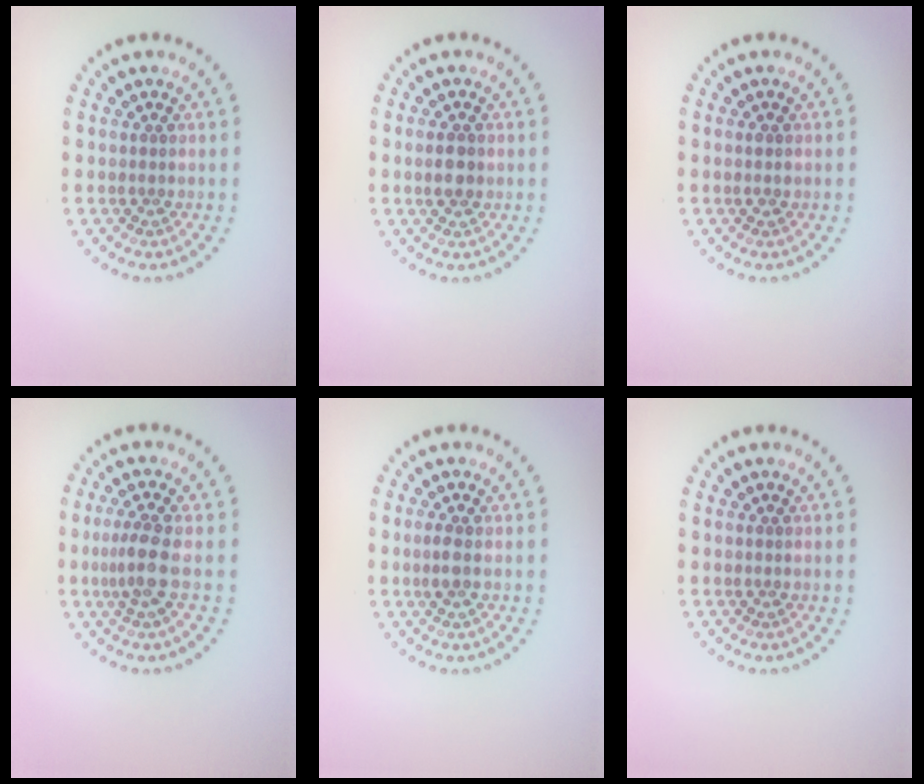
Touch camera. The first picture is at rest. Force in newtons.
{"total": 1.9, "press": 1.9, "slide": 0.1}
{"total": 0.9, "press": 0.9, "slide": 0.1}
{"total": 2.7, "press": 2.2, "slide": 1.6}
{"total": 1.3, "press": 1.2, "slide": 0.3}
{"total": 0.0}